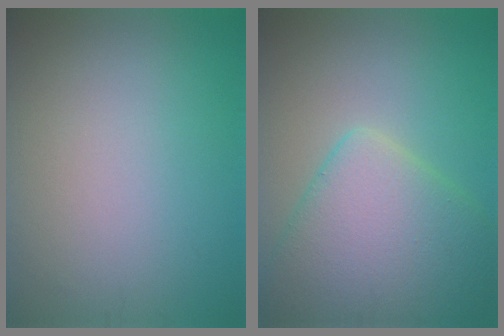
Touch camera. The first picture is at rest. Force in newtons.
{"total": 8.2, "press": 8.2, "slide": 0.4}